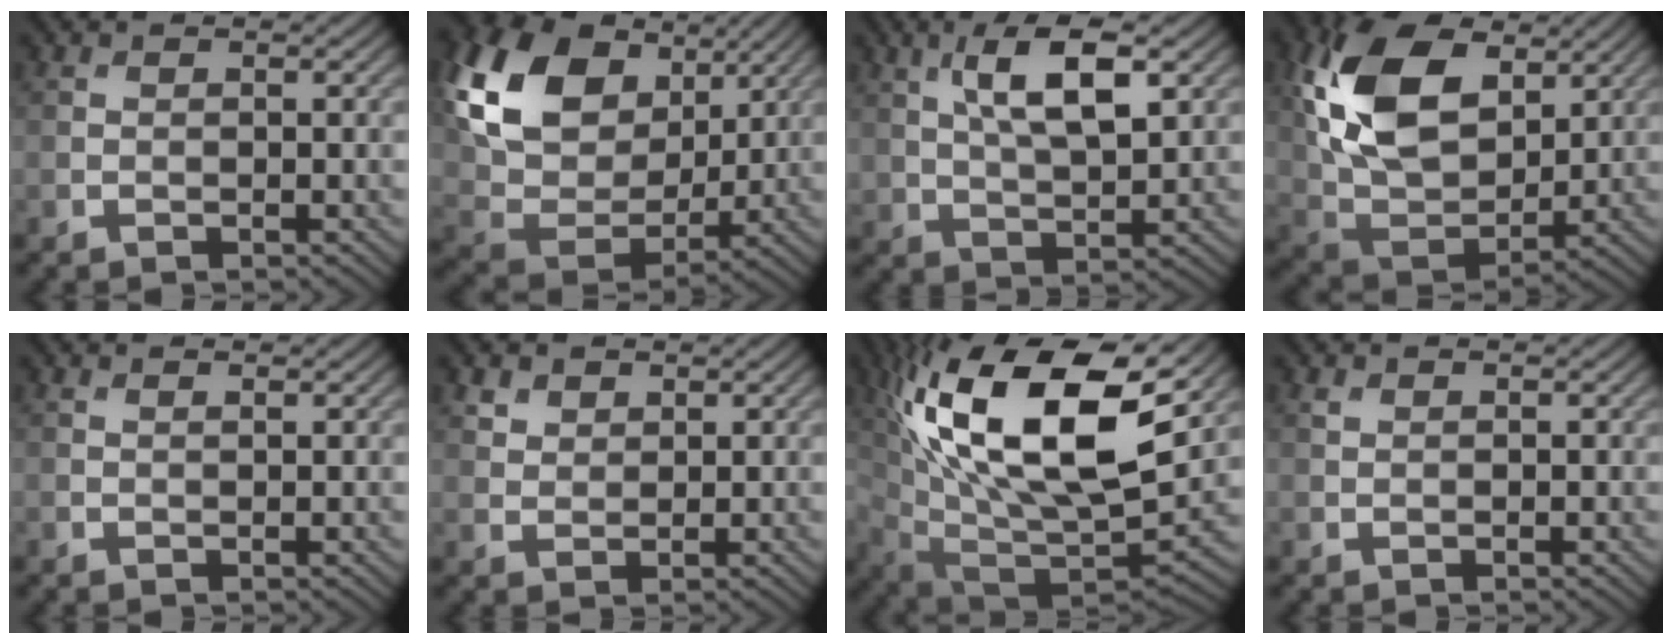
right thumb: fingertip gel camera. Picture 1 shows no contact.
{"total": 16.3, "force": [6.6, 11.3, 9.8], "torque": [-0.234, 0.017, 0.130]}
{"total": 8.3, "force": [3.1, 3.3, 7.0], "torque": [-0.132, 0.008, 0.056]}
{"total": 15.7, "force": [5.8, 9.7, 10.9], "torque": [-0.252, 0.011, 0.112]}
{"total": 0.5, "force": [0.5, 0.1, 0.2], "torque": [-0.004, 0.000, 0.009]}
{"total": 2.5, "force": [1.7, 1.6, 0.7], "torque": [-0.023, -0.007, 0.040]}
{"total": 20.8, "force": [7.1, 8.8, 17.5], "torque": [-0.342, 0.027, 0.118]}
{"total": 0.6, "force": [0.4, 0.4, 0.2], "torque": [-0.005, -0.002, 0.009]}